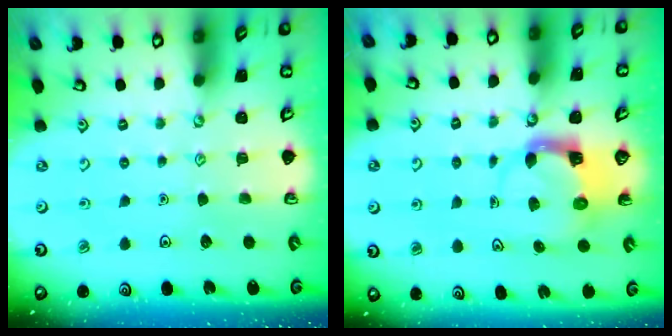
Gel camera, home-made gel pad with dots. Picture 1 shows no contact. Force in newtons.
{"total": 3.8, "press": 3.8, "slide": 0.4}